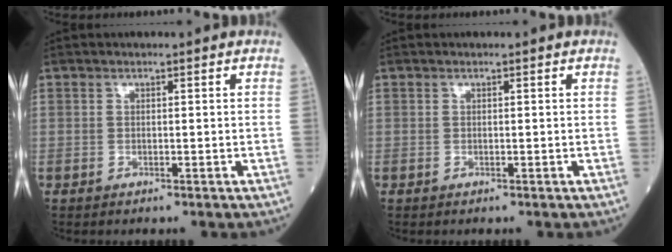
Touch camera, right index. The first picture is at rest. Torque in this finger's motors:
{"motor_torque": [0.00, 0.00, 0.00, 0.00]}